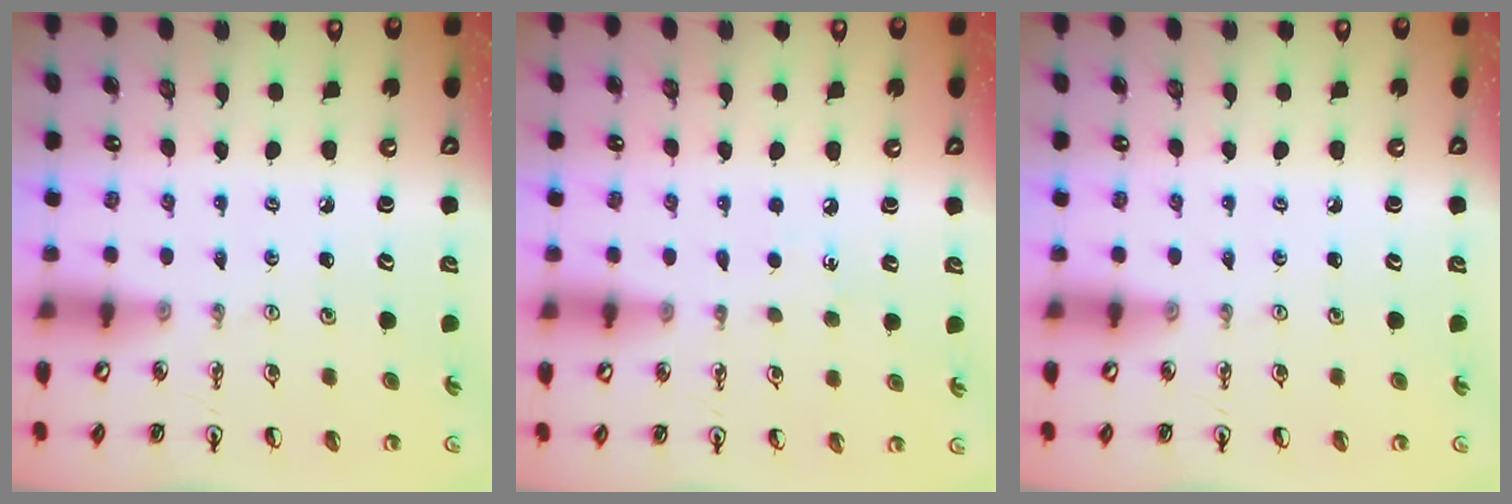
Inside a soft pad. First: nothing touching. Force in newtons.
{"total": 4.1, "press": 4.0, "slide": 0.5}
{"total": 0.0}